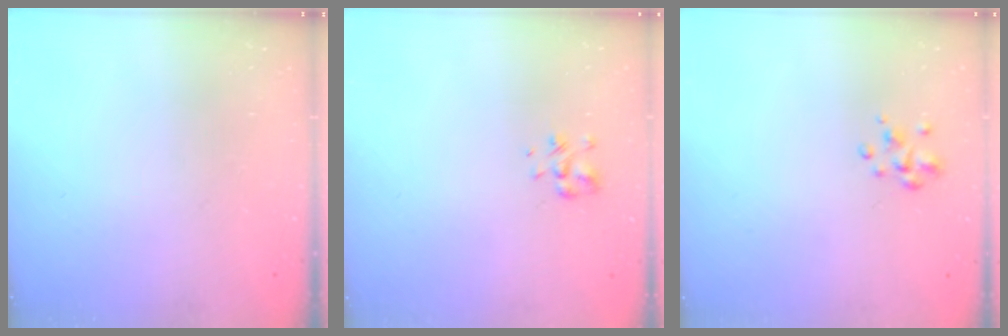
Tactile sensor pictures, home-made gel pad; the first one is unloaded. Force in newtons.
{"total": 2.2, "press": 2.1, "slide": 0.8}
{"total": 2.0, "press": 1.9, "slide": 0.6}